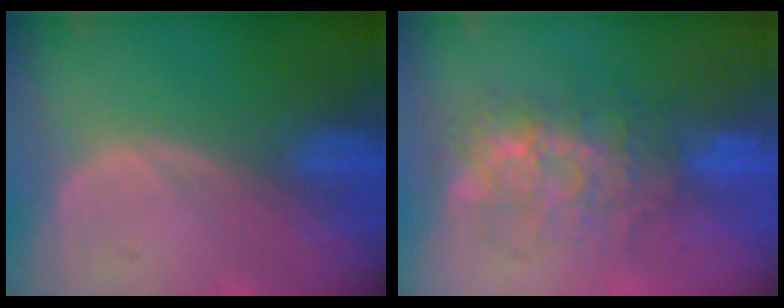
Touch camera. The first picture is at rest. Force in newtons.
{"total": 7.6, "press": 7.0, "slide": 3.0}